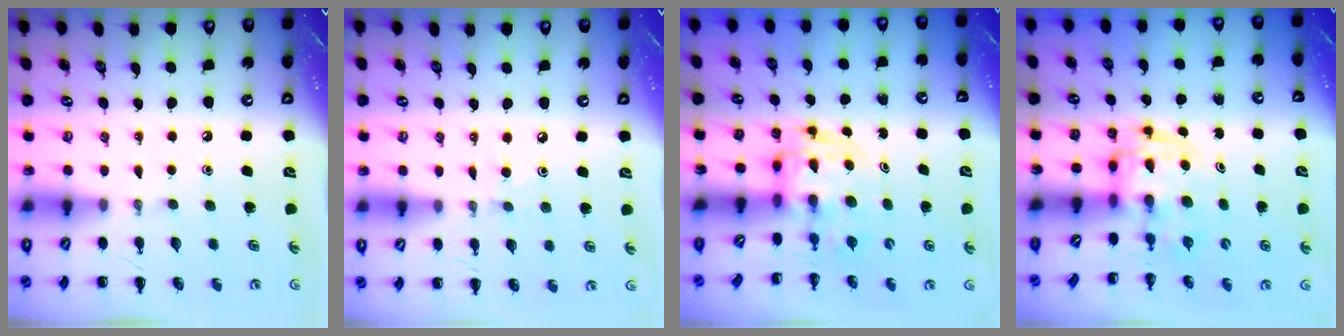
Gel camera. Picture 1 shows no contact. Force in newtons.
{"total": 2.9, "press": 2.7, "slide": 1.1}
{"total": 3.5, "press": 3.4, "slide": 0.6}
{"total": 2.9, "press": 2.9, "slide": 0.5}